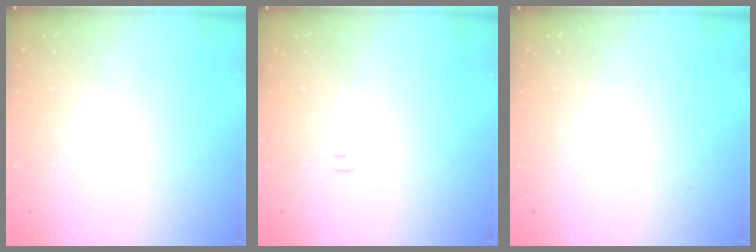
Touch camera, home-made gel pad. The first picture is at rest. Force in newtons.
{"total": 3.0, "press": 3.0, "slide": 0.3}
{"total": 0.0}